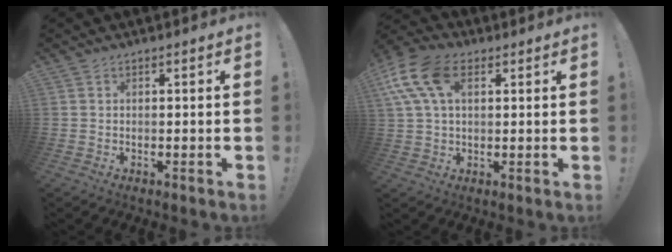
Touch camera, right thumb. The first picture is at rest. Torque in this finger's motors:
{"motor_torque": [1.38, 1.71, 0.38, -0.30, 0.32]}